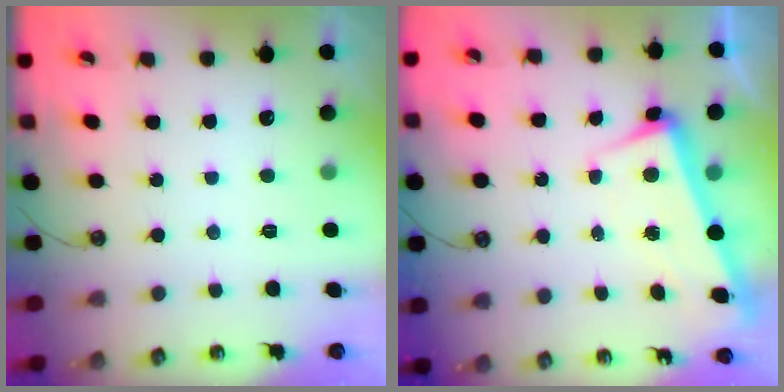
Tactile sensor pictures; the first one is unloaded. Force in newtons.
{"total": 1.9, "press": 1.6, "slide": 1.1}